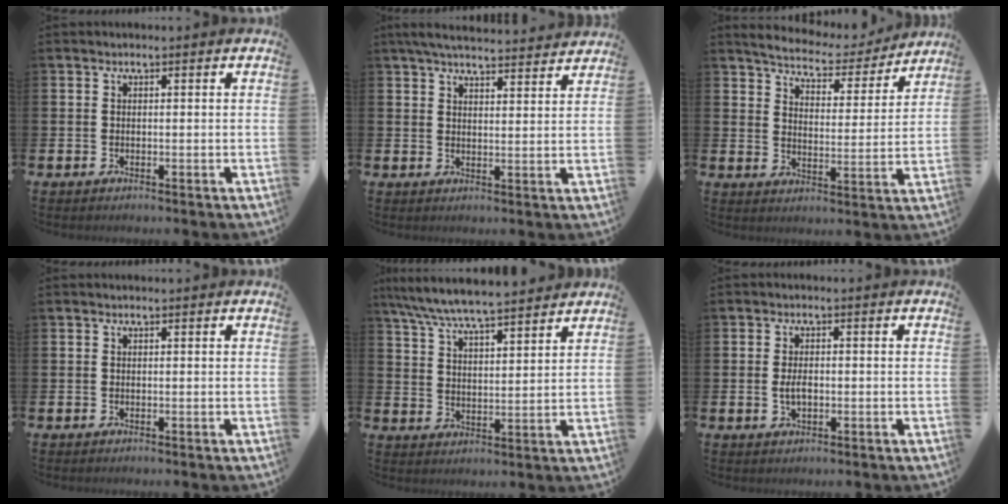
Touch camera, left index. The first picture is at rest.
{"total": 5.4, "force": [5.1, 0.5, 1.5], "torque": [-0.039, -0.027, 0.092]}
{"total": 5.7, "force": [5.4, 1.2, 1.1], "torque": [-0.046, -0.041, 0.089]}
{"total": 0.0}
{"total": 7.3, "force": [7.1, 0.2, 2.0], "torque": [-0.068, -0.040, 0.126]}
{"total": 2.5, "force": [-0.2, 1.3, 2.1], "torque": [-0.041, 0.005, -0.005]}